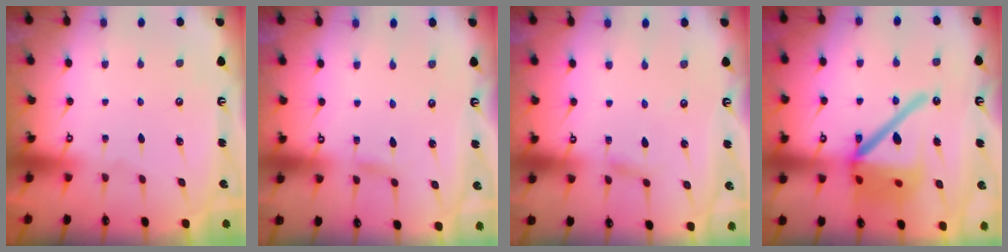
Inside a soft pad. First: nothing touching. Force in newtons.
{"total": 1.6, "press": 1.6, "slide": 0.2}
{"total": 2.3, "press": 2.3, "slide": 0.3}
{"total": 20.7, "press": 20.6, "slide": 2.6}